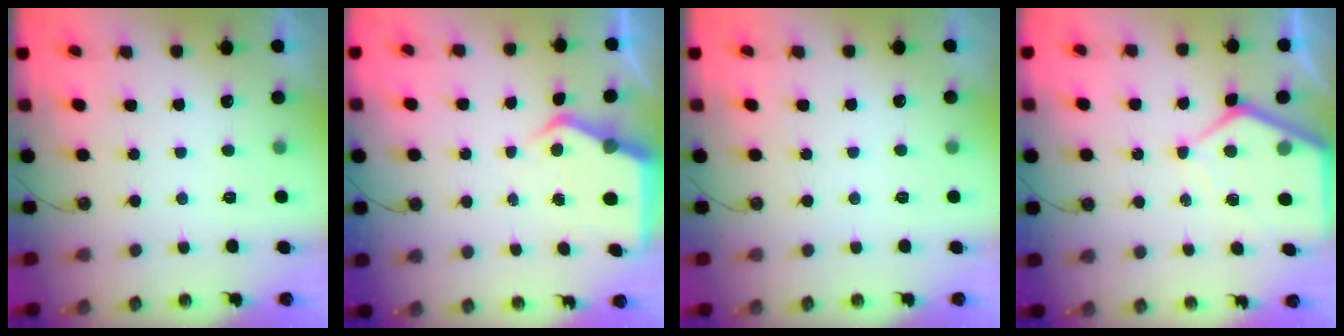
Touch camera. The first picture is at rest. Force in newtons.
{"total": 5.9, "press": 5.9, "slide": 0.6}
{"total": 1.7, "press": 1.7, "slide": 0.3}
{"total": 8.4, "press": 8.4, "slide": 0.7}